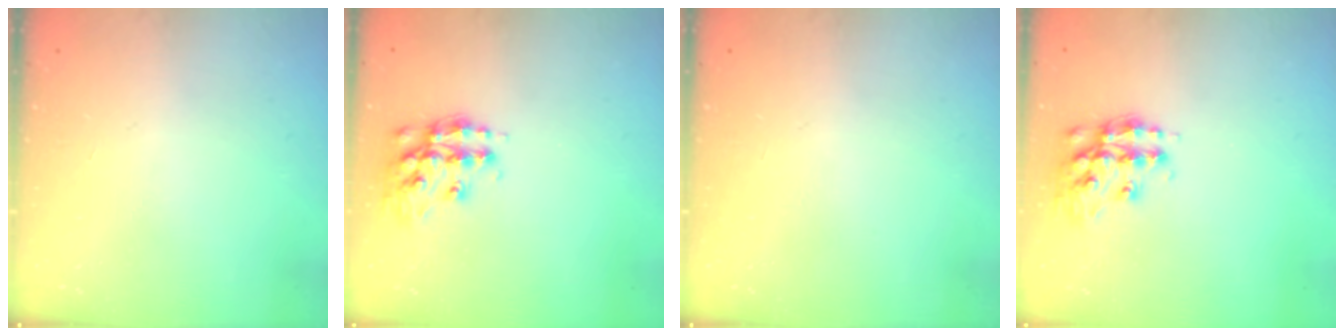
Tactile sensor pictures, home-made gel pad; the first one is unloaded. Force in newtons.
{"total": 13.7, "press": 13.7, "slide": 0.9}
{"total": 0.0}
{"total": 13.7, "press": 13.7, "slide": 0.9}